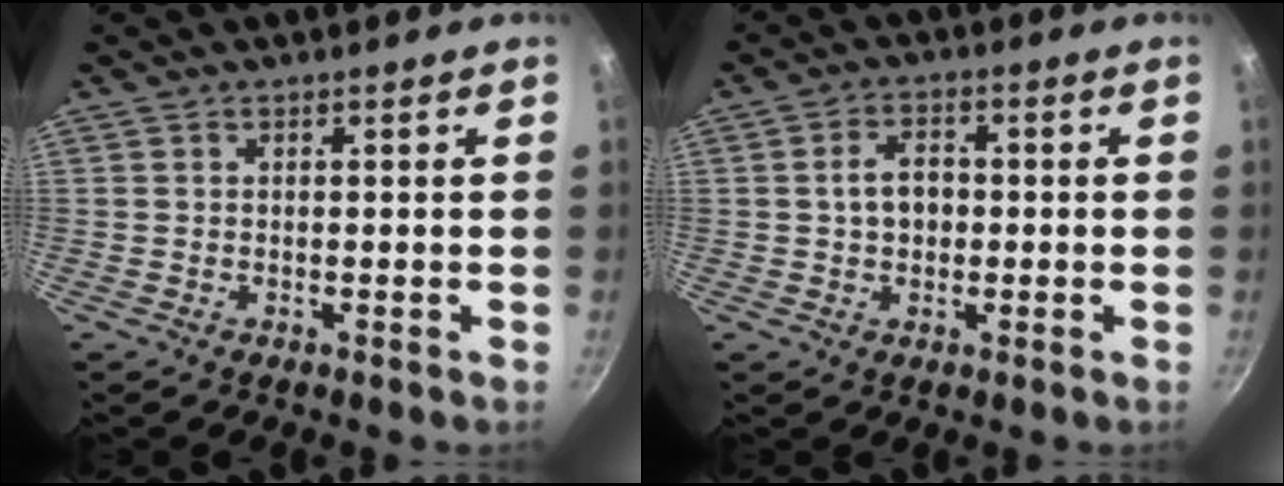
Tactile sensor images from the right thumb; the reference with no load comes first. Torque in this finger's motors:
{"motor_torque": [-0.03, 0.12, 0.01, 0.09, 0.02]}